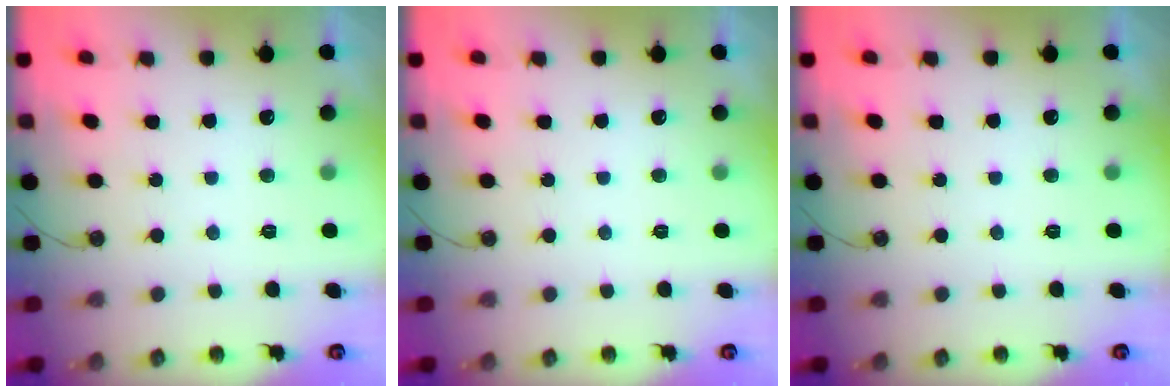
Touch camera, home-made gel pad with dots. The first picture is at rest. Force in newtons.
{"total": 0.0}
{"total": 0.0}